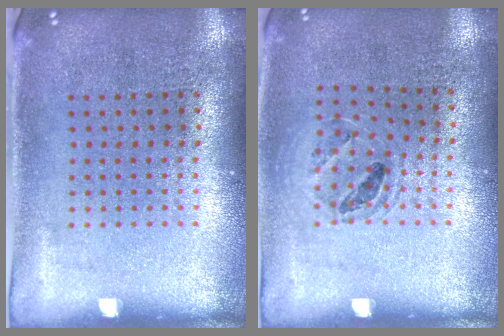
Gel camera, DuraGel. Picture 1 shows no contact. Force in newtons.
{"total": 1.0, "press": 0.9, "slide": 0.2}